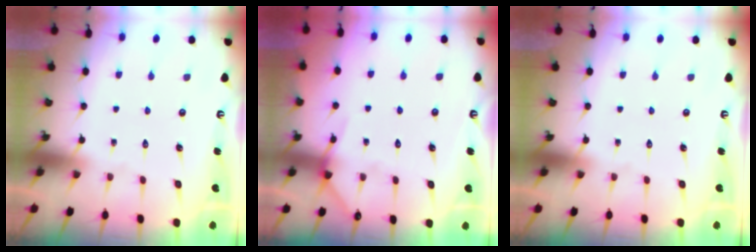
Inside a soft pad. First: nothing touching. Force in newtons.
{"total": 5.9, "press": 5.9, "slide": 0.8}
{"total": 0.0}